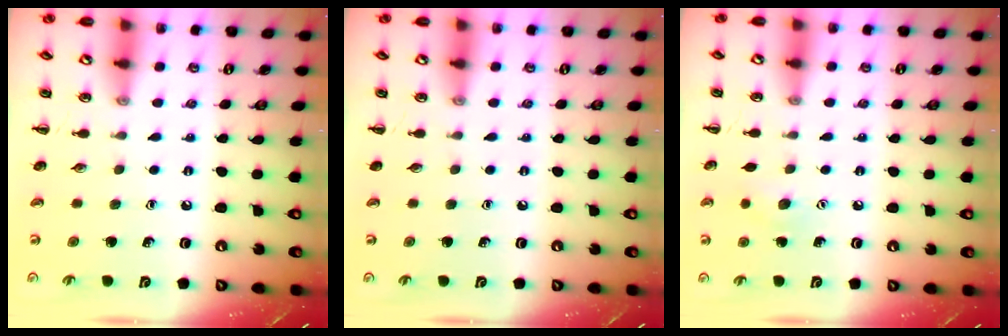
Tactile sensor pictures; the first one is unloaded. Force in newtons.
{"total": 0.0}
{"total": 6.3, "press": 6.1, "slide": 1.5}